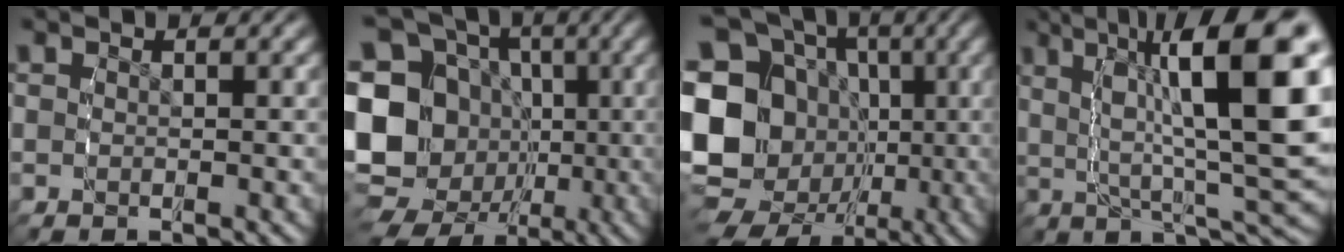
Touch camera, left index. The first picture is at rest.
{"total": 18.1, "force": [-2.2, 15.7, 8.9], "torque": [-0.198, -0.064, -0.025]}
{"total": 20.2, "force": [-2.1, 17.5, 10.0], "torque": [-0.227, -0.063, -0.028]}
{"total": 12.3, "force": [2.5, 3.3, 11.6], "torque": [-0.146, 0.010, 0.041]}